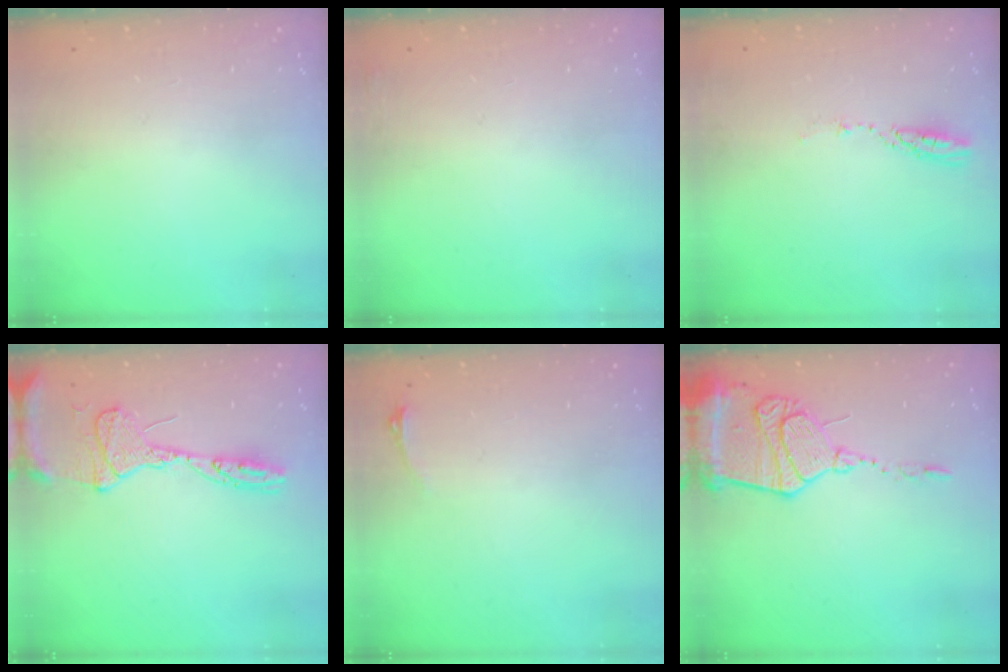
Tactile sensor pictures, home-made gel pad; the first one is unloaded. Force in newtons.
{"total": 3.9, "press": 3.6, "slide": 1.5}
{"total": 3.5, "press": 3.5, "slide": 0.3}
{"total": 15.5, "press": 15.4, "slide": 1.2}
{"total": 2.9, "press": 2.6, "slide": 1.5}
{"total": 17.8, "press": 17.7, "slide": 1.5}